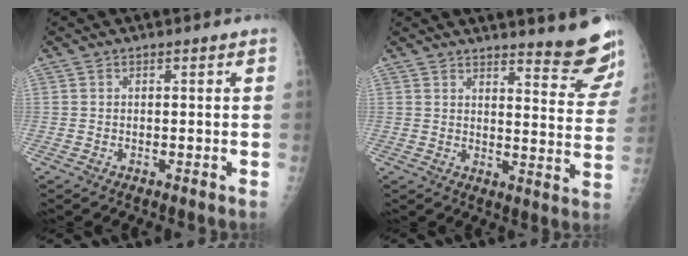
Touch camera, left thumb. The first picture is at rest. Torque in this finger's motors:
{"motor_torque": [-0.13, -0.08, -0.32, -0.18, 0.03]}